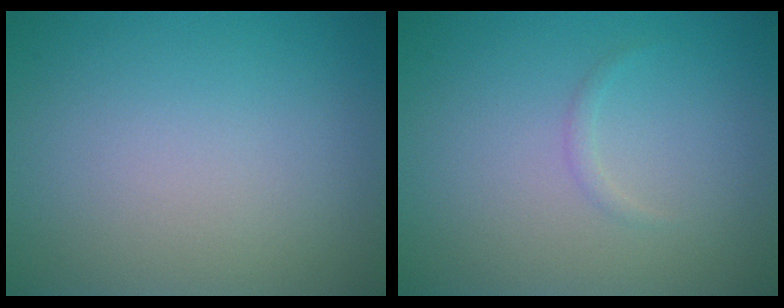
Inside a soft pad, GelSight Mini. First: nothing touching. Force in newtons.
{"total": 0.6, "press": 0.6, "slide": 0.0}